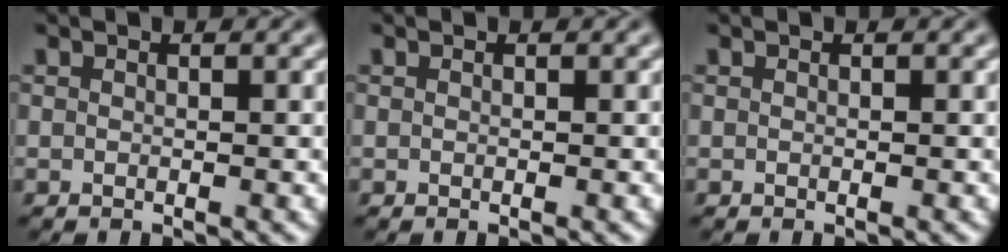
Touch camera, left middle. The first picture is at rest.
{"total": 0.0}
{"total": 0.0}